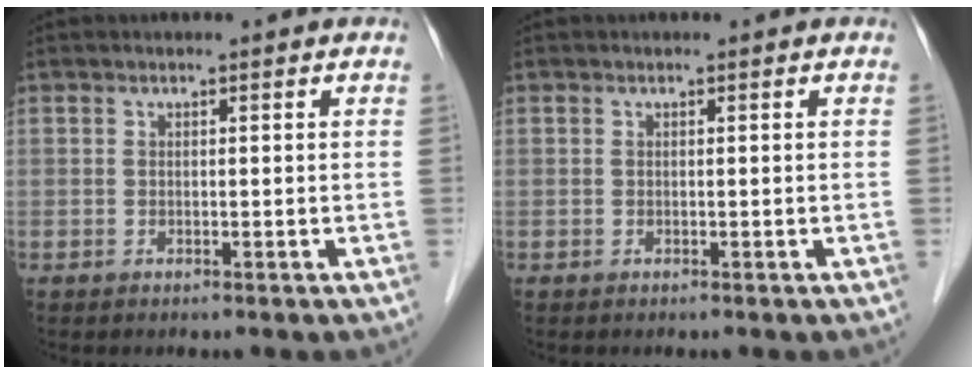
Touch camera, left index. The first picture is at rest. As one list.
[{"total": 0.0}]